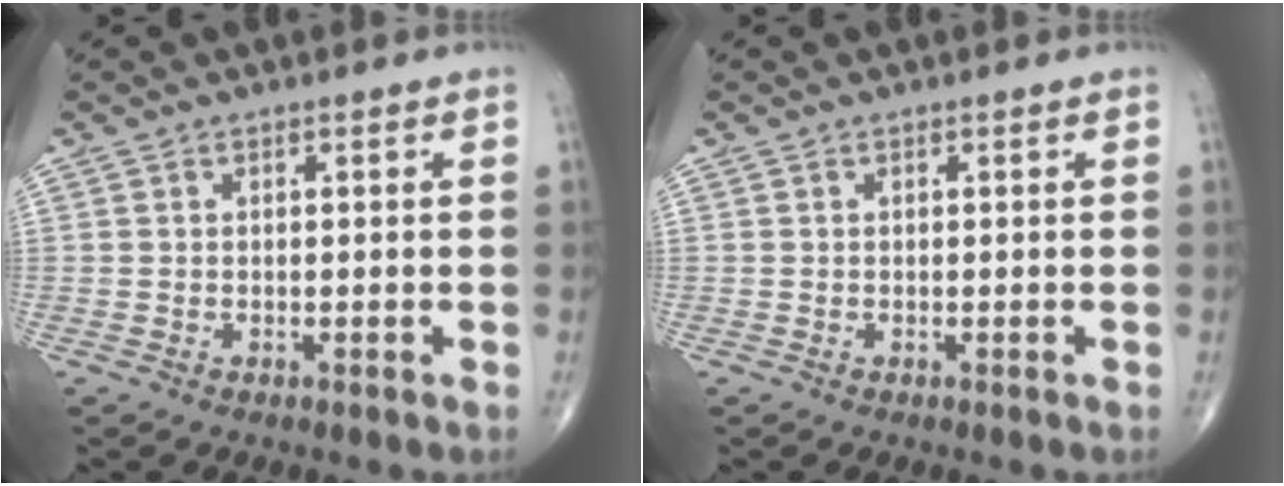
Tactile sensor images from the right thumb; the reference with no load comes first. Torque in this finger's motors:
{"motor_torque": [0.00, 0.00, 0.00, 0.00, 0.02]}